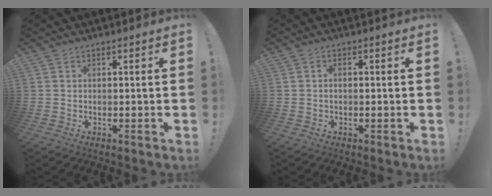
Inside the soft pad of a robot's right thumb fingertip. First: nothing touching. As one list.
[{"total": 1.1, "force": [-0.3, 0.4, 1.0], "torque": [-0.017, 0.002, -0.006]}]